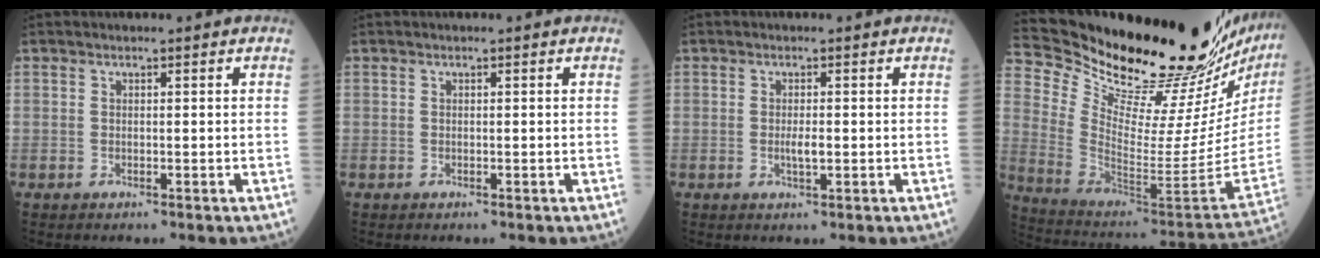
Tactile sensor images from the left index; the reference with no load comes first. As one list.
[{"total": 0.0}, {"total": 1.8, "force": [-0.2, 0.4, 1.7], "torque": [-0.034, -0.001, -0.003]}, {"total": 32.3, "force": [28.3, 3.0, 15.2], "torque": [-0.252, -0.134, 0.398]}]